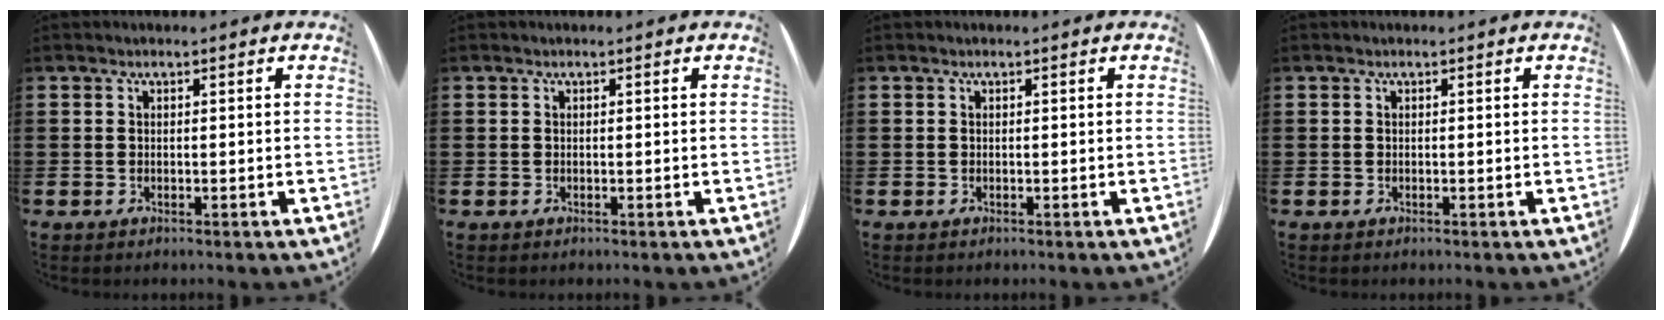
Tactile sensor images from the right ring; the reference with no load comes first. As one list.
[{"total": 0.0}, {"total": 0.0}, {"total": 0.0}]